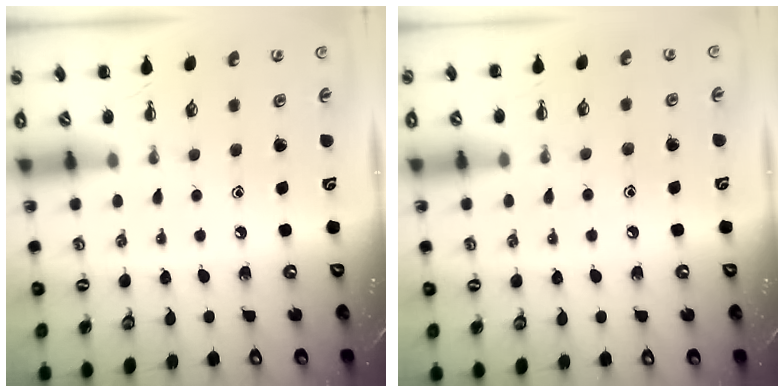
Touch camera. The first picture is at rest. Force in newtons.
{"total": 5.0, "press": 4.8, "slide": 1.4}